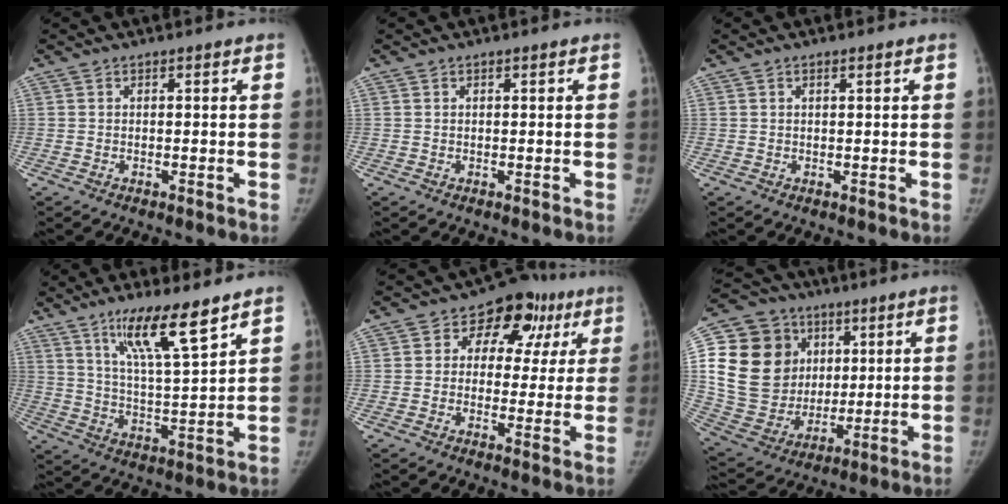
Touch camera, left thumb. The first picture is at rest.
{"total": 0.0}
{"total": 0.5, "force": [0.3, 0.0, 0.4], "torque": [-0.010, 0.004, 0.007]}
{"total": 12.7, "force": [8.5, 1.6, 9.4], "torque": [-0.160, -0.052, 0.156]}
{"total": 12.6, "force": [4.6, 9.3, 7.2], "torque": [-0.031, 0.015, 0.056]}
{"total": 22.4, "force": [5.7, 18.5, 11.2], "torque": [-0.195, 0.013, 0.123]}